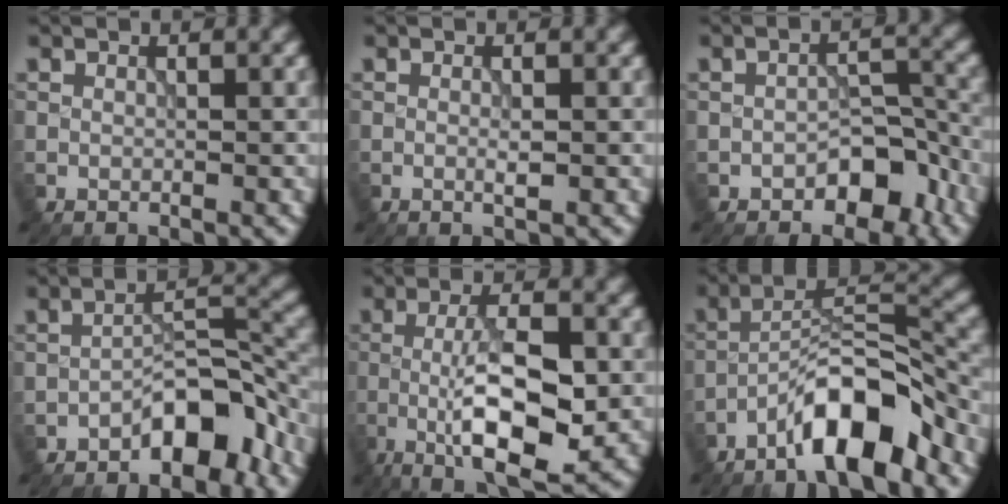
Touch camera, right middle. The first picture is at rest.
{"total": 1.0, "force": [-0.1, 0.1, 1.0], "torque": [-0.017, -0.003, -0.002]}
{"total": 4.4, "force": [-2.6, 2.4, 2.6], "torque": [-0.029, 0.006, -0.040]}
{"total": 5.7, "force": [-3.6, 2.1, 3.9], "torque": [-0.050, 0.019, -0.061]}
{"total": 9.1, "force": [-2.0, 2.8, 8.5], "torque": [-0.143, 0.003, -0.035]}
{"total": 8.3, "force": [-5.4, 2.2, 5.9], "torque": [-0.093, 0.019, -0.097]}